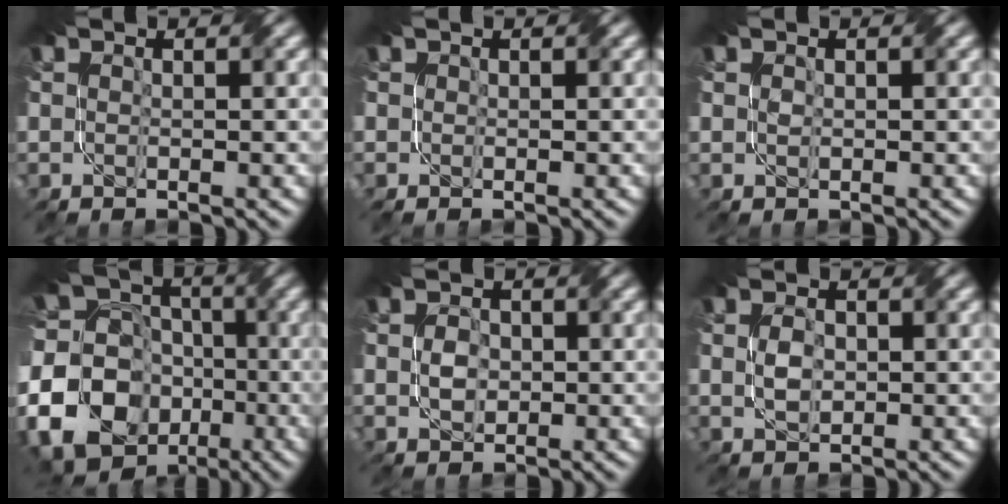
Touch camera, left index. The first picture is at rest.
{"total": 0.0}
{"total": 0.0}
{"total": 24.3, "force": [-8.7, 21.1, 8.1], "torque": [-0.176, -0.020, -0.200]}
{"total": 1.9, "force": [-0.8, 1.3, 1.2], "torque": [-0.025, -0.006, -0.017]}
{"total": 1.8, "force": [-0.8, 1.0, 1.3], "torque": [-0.029, -0.003, -0.016]}